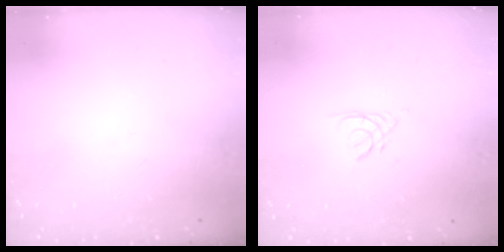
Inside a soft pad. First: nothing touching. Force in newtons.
{"total": 2.2, "press": 2.2, "slide": 0.4}